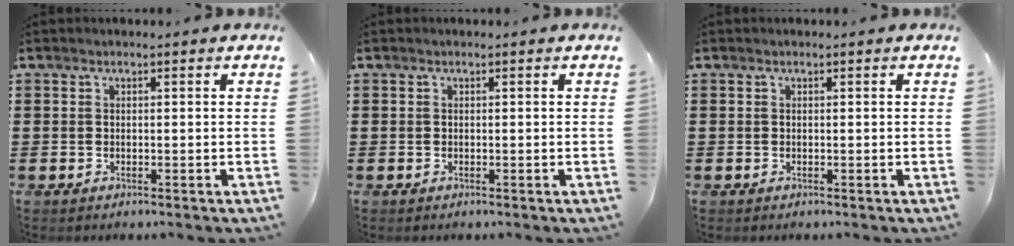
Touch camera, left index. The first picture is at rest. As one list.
[{"total": 0.0}, {"total": 0.0}]